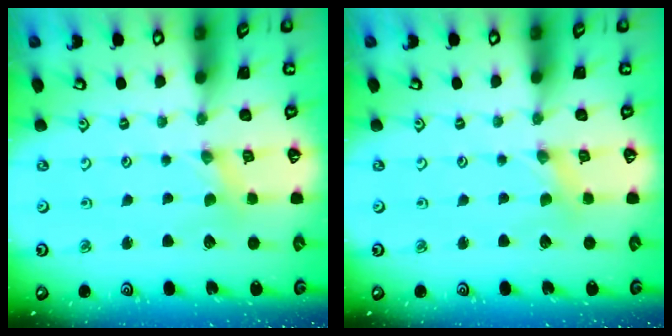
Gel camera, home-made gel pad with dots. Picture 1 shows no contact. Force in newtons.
{"total": 0.0}